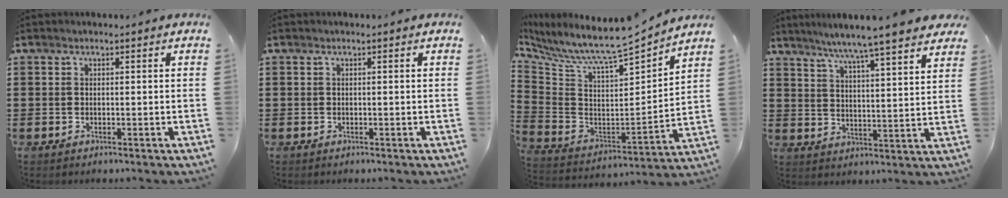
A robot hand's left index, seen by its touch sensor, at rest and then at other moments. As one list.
[{"total": 0.0}, {"total": 6.4, "force": [5.9, 0.3, 2.5], "torque": [-0.082, -0.068, 0.090]}, {"total": 6.0, "force": [5.4, -1.0, 2.4], "torque": [-0.067, -0.037, 0.088]}]